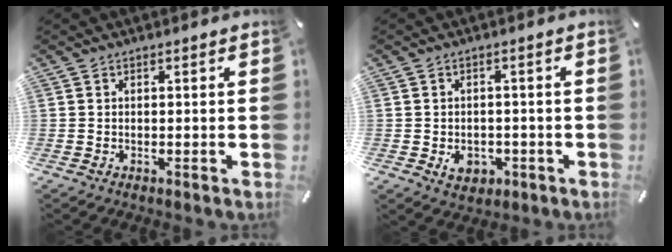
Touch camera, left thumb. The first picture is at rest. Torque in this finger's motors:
{"motor_torque": [0.00, 0.04, 0.00, 0.01, 0.00]}